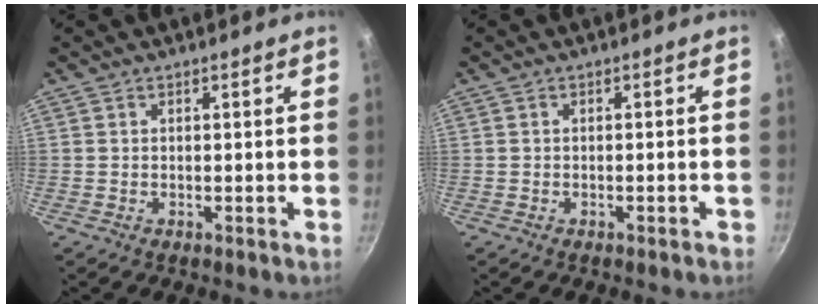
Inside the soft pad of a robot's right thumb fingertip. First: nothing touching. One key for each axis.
{"total": 1.1, "fx": -0.7, "fy": 0.2, "fz": 0.8, "tx": -0.010, "ty": 0.008, "tz": -0.008}